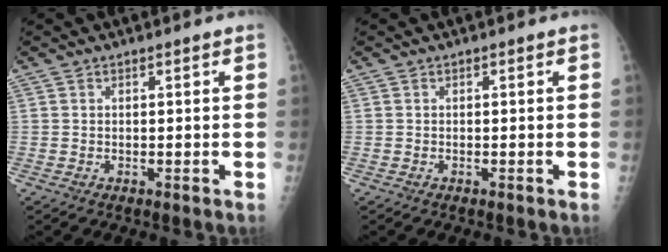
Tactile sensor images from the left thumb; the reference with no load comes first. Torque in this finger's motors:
{"motor_torque": [0.00, 0.00, 0.00, 0.00, 0.00]}